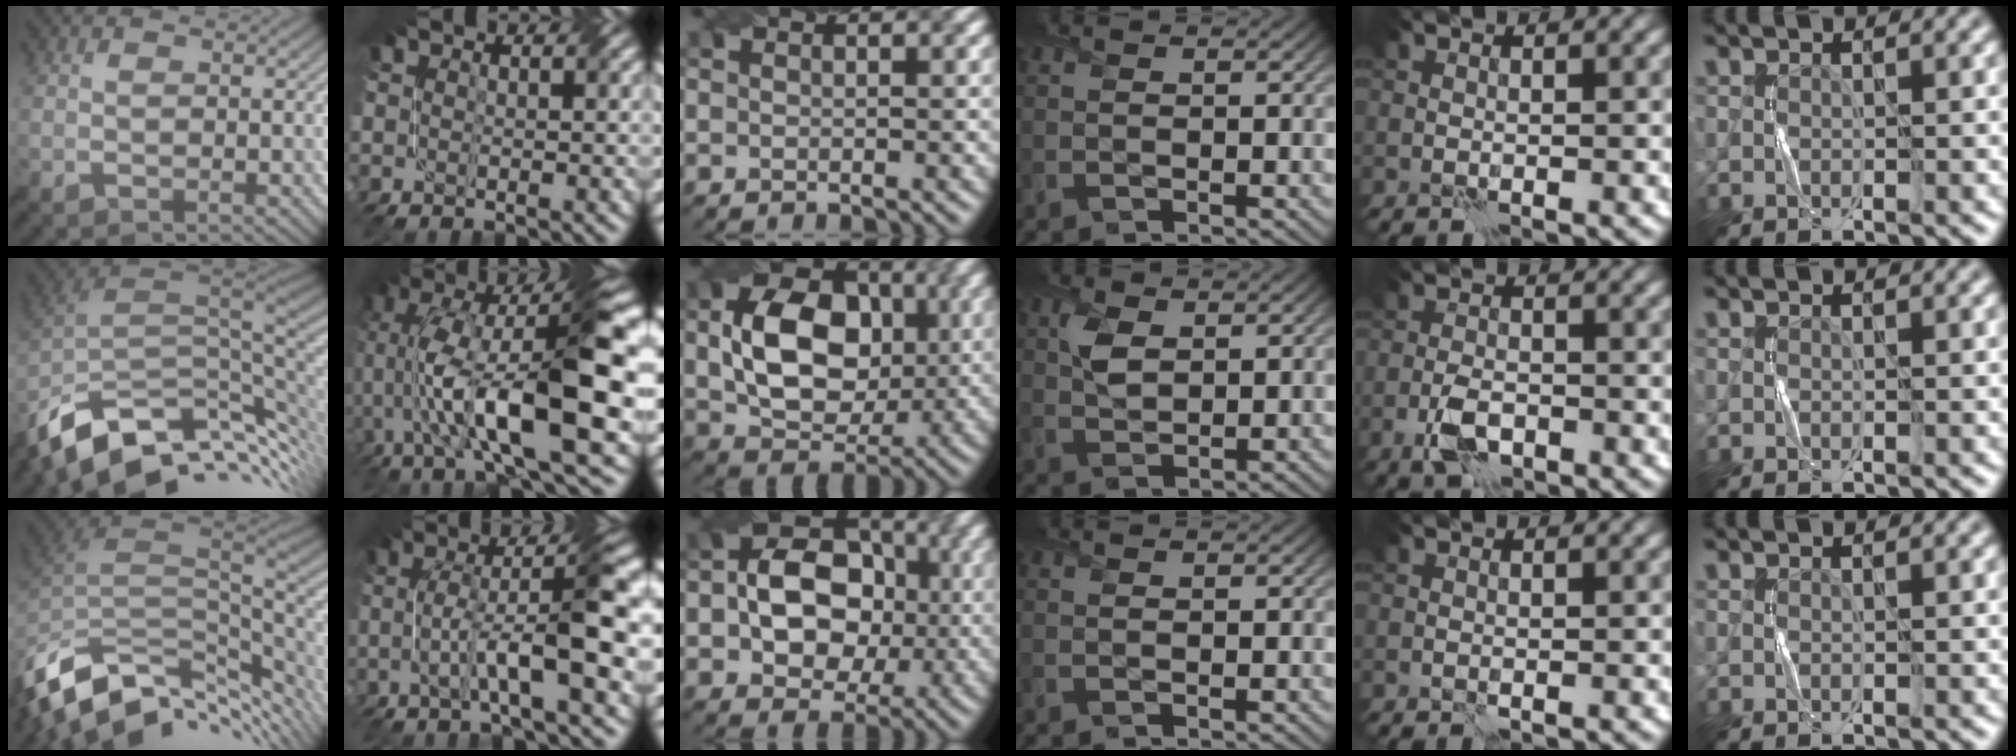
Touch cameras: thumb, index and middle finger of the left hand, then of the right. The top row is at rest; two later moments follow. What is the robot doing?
{"motion": "twist", "object": "screw"}